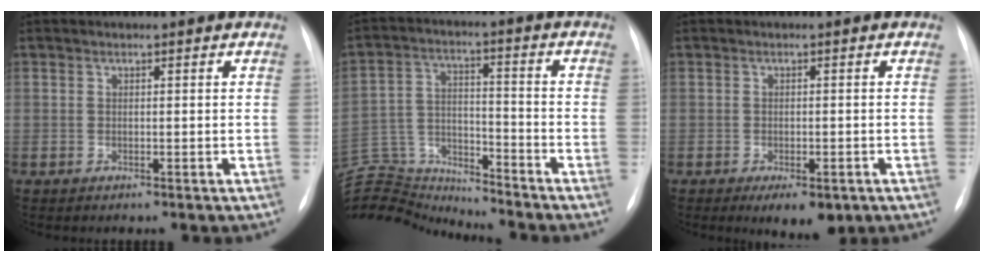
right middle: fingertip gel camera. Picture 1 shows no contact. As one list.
[{"total": 16.0, "force": [-15.8, 2.2, 1.5], "torque": [-0.048, 0.034, -0.274]}, {"total": 5.4, "force": [-3.1, 2.3, 3.8], "torque": [-0.044, -0.004, -0.035]}]